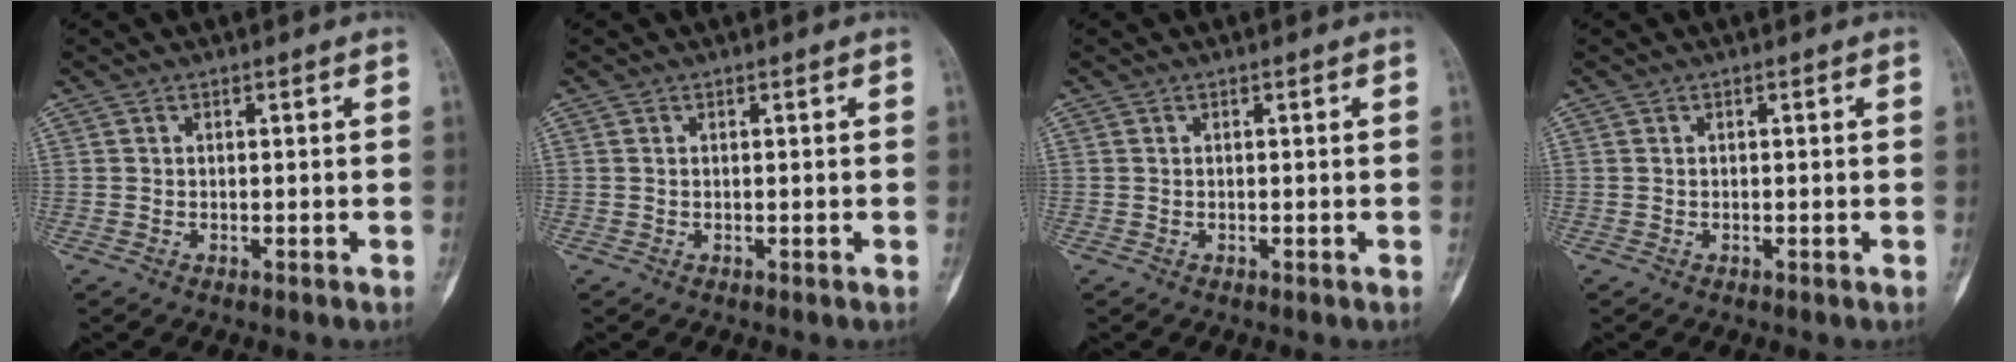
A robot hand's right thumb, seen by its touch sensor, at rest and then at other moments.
{"total": 0.0}
{"total": 0.0}
{"total": 0.0}